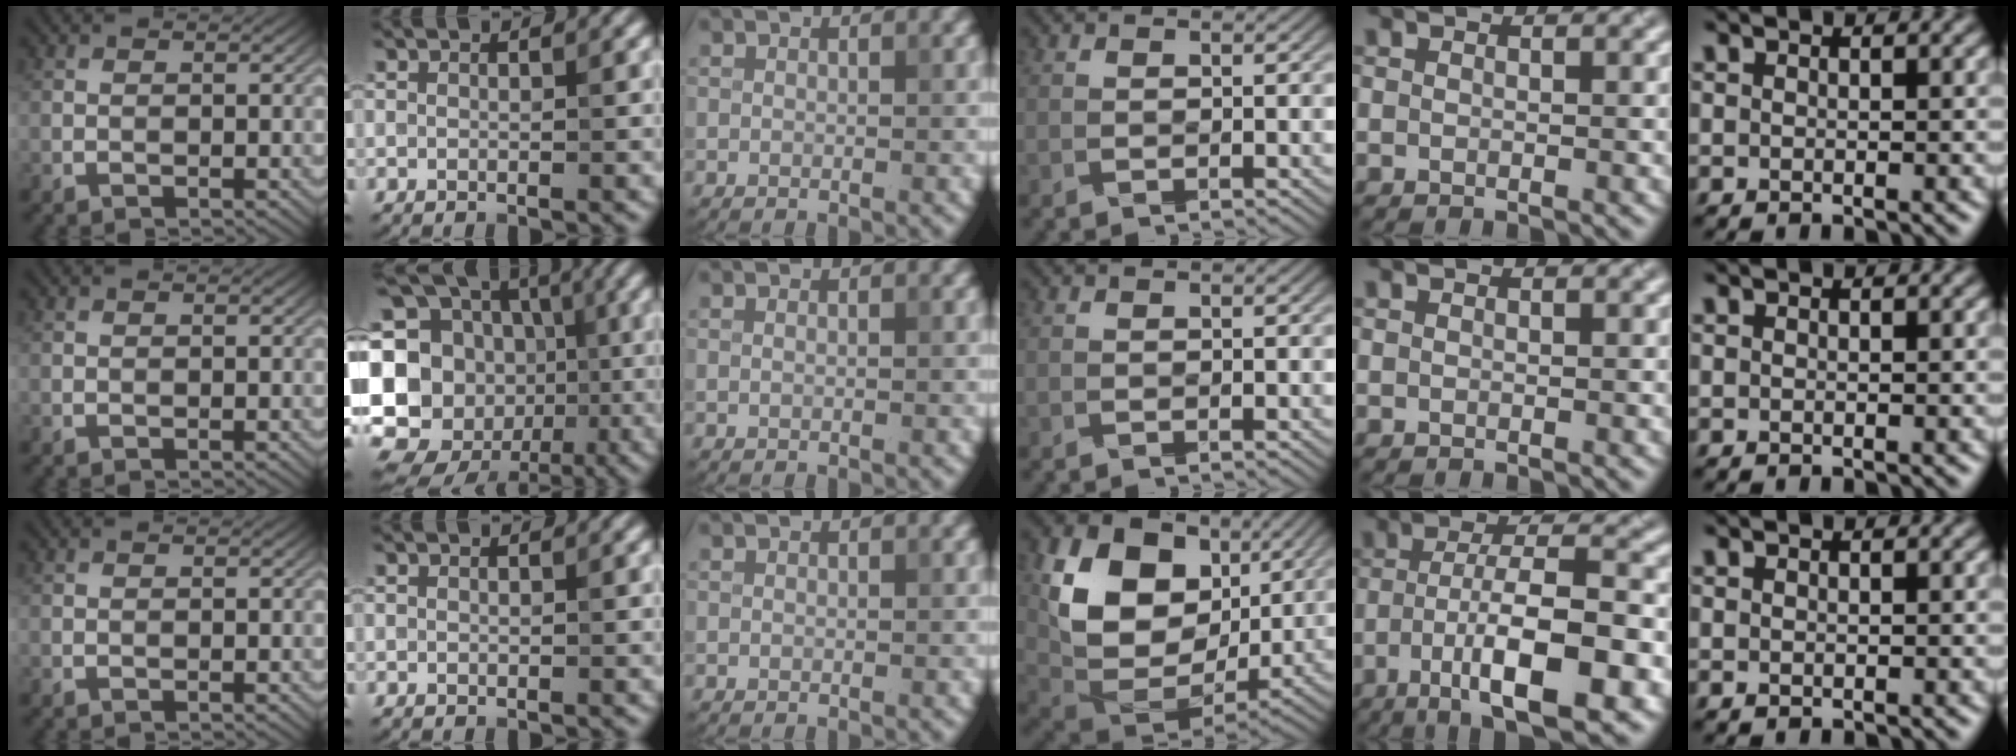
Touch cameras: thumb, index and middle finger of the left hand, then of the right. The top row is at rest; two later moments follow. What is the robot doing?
{"motion": "fold", "object": "hoodie"}